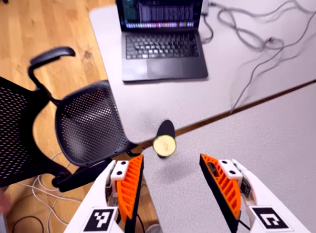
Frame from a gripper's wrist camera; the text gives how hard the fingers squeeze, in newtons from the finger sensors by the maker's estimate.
{"total": 0.0}